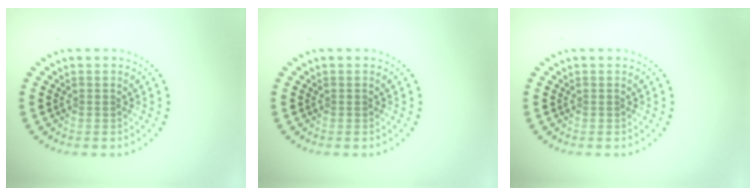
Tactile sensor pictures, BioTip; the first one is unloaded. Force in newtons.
{"total": 0.0}
{"total": 0.0}